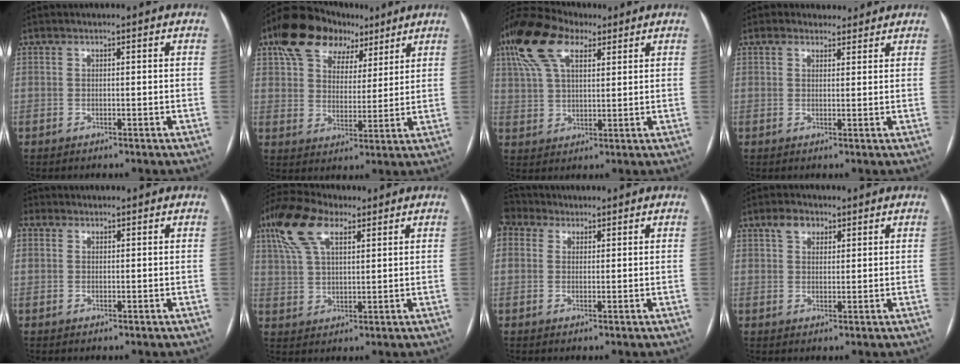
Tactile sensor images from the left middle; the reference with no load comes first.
{"total": 12.6, "force": [7.7, 7.8, 6.1], "torque": [-0.102, 0.044, 0.130]}
{"total": 12.5, "force": [7.0, 5.7, 8.6], "torque": [-0.195, 0.044, 0.133]}
{"total": 3.3, "force": [2.8, 1.8, 0.2], "torque": [0.000, 0.017, 0.038]}
{"total": 1.5, "force": [0.3, 1.4, 0.3], "torque": [-0.017, 0.007, 0.011]}
{"total": 10.6, "force": [5.9, 4.4, 7.7], "torque": [-0.175, 0.035, 0.114]}
{"total": 3.8, "force": [2.8, 2.4, 0.8], "torque": [-0.031, 0.025, 0.063]}
{"total": 3.3, "force": [1.9, 2.2, 1.6], "torque": [-0.034, 0.015, 0.035]}